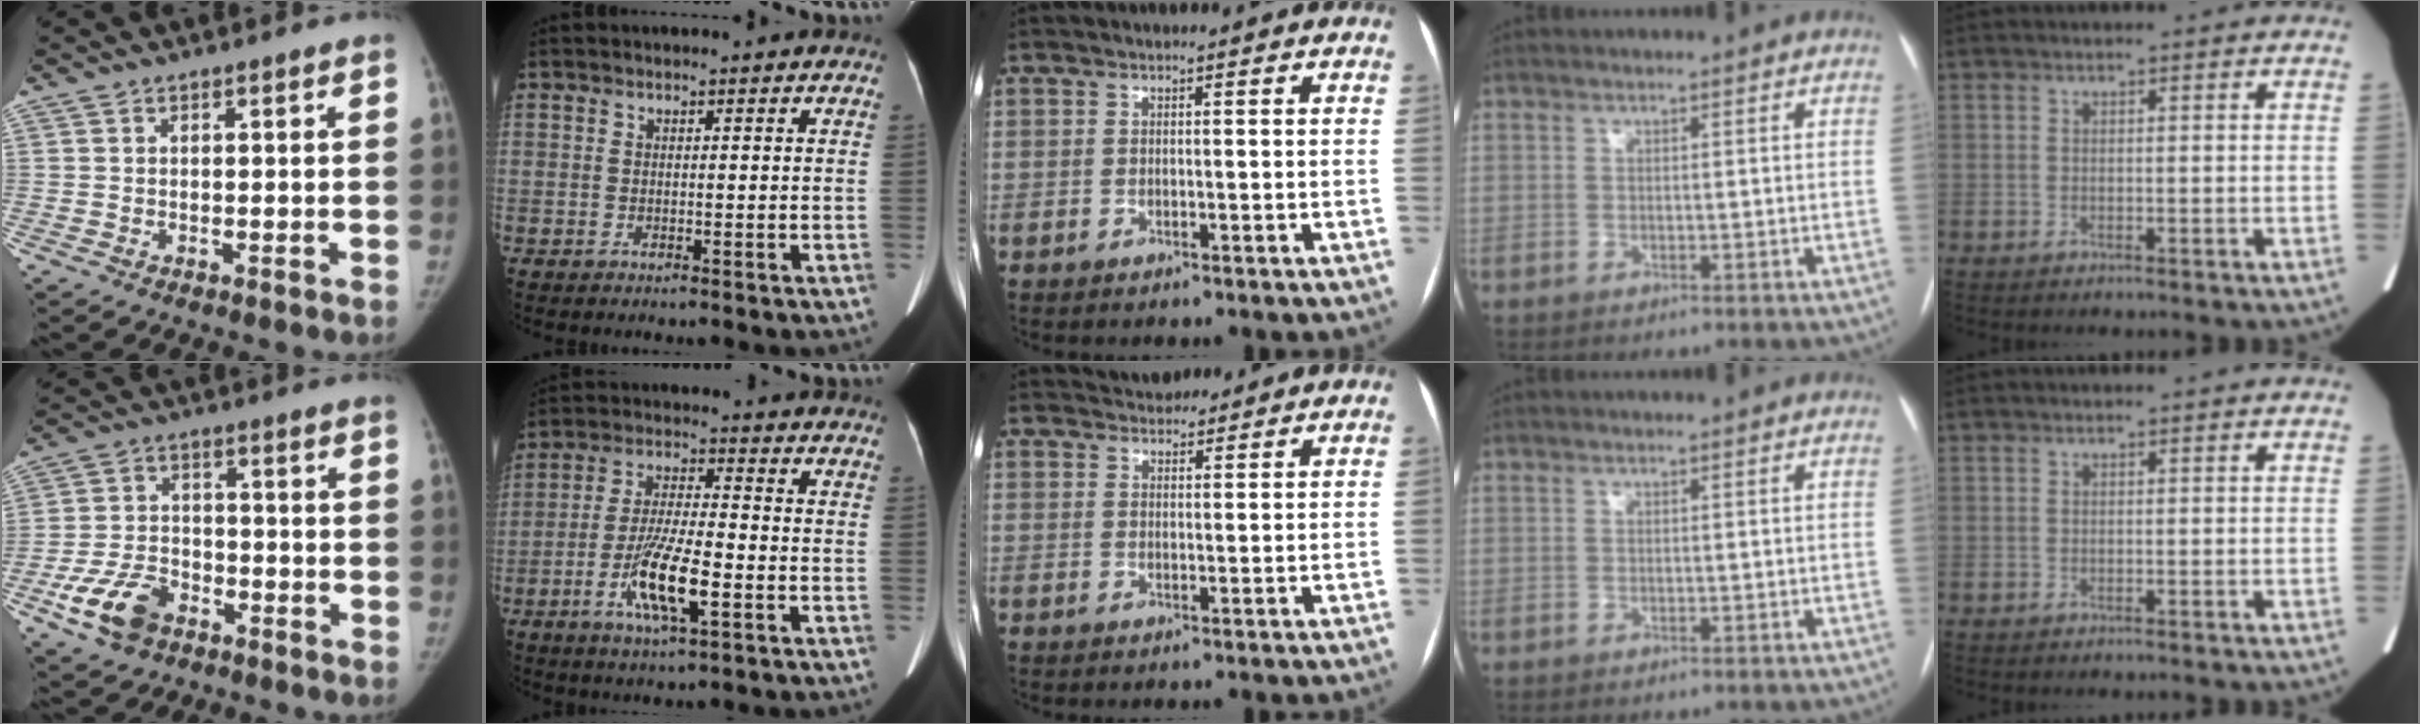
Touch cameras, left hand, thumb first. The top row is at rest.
{"thumb": {"total": 10.0, "force": [-5.4, 6.4, 5.5], "torque": [-0.099, 0.021, -0.098]}, "index": {"total": 10.2, "force": [-3.8, 1.6, 9.3], "torque": [-0.181, -0.008, -0.070]}, "middle": {"total": 3.7, "force": [3.5, 1.2, 0.2], "torque": [-0.002, 0.020, 0.054]}}